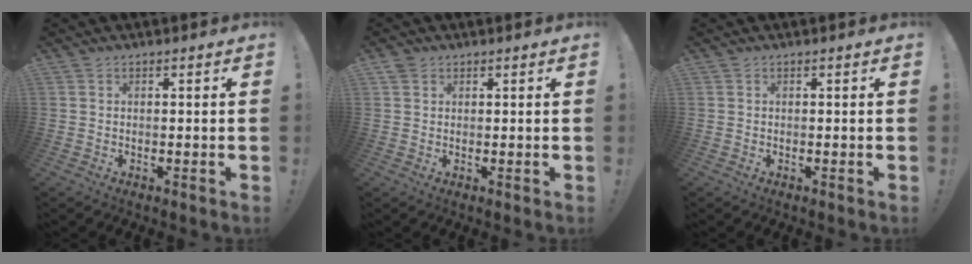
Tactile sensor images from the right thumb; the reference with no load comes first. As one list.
[{"total": 1.6, "force": [1.2, 1.1, 0.3], "torque": [-0.006, -0.003, 0.024]}, {"total": 0.0}]